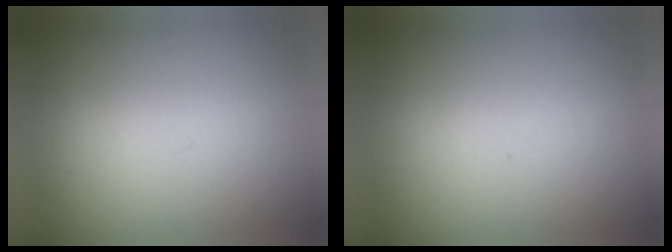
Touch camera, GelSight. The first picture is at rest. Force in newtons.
{"total": 0.0}